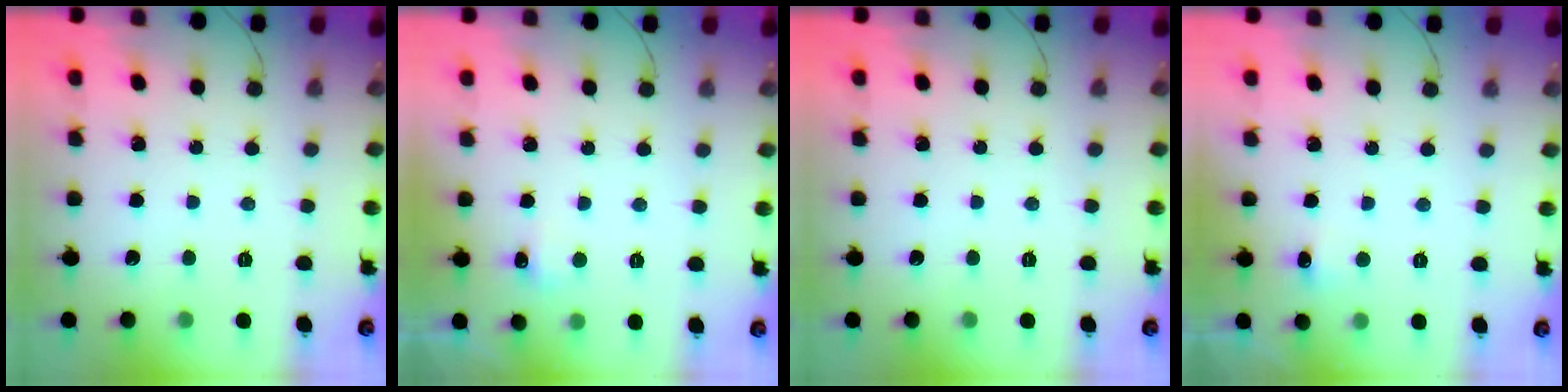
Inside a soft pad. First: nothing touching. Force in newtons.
{"total": 4.3, "press": 4.2, "slide": 1.0}
{"total": 0.0}
{"total": 4.1, "press": 3.9, "slide": 1.1}